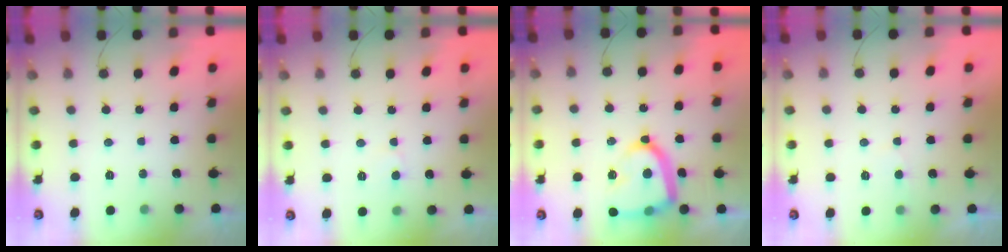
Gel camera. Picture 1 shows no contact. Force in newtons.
{"total": 4.3, "press": 4.2, "slide": 0.4}
{"total": 17.7, "press": 17.6, "slide": 1.7}
{"total": 3.6, "press": 3.6, "slide": 0.5}